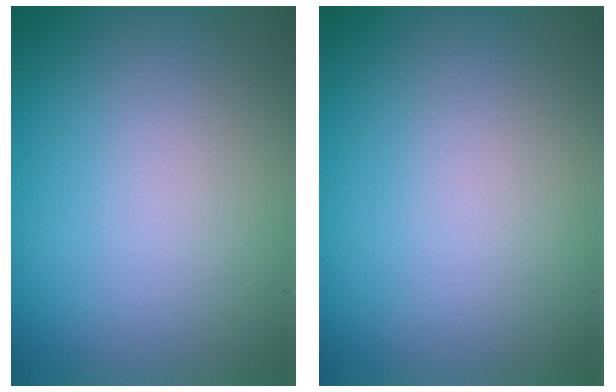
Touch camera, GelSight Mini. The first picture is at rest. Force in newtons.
{"total": 0.0}